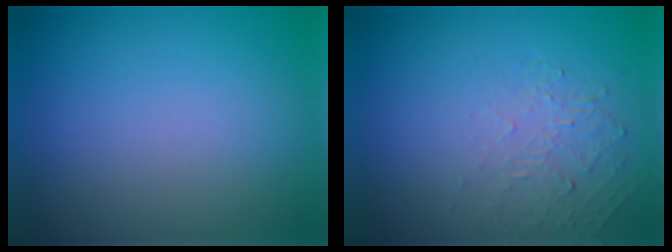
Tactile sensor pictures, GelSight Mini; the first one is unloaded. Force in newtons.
{"total": 1.9, "press": 0.5, "slide": 1.9}